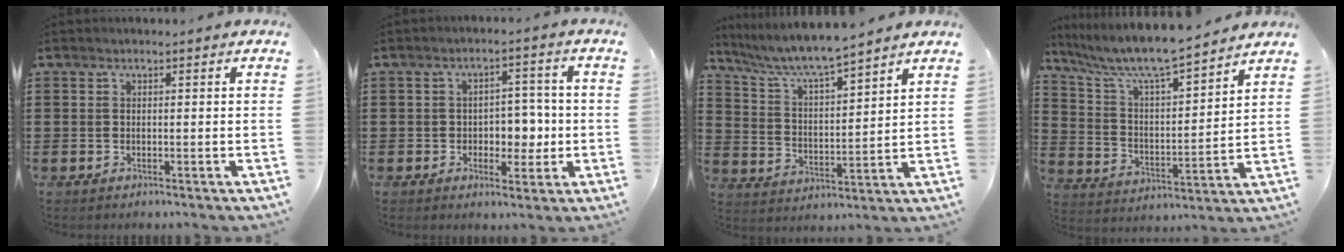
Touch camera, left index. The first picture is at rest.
{"total": 5.0, "force": [-0.8, 3.8, 3.1], "torque": [-0.053, 0.004, -0.021]}
{"total": 6.2, "force": [5.6, 0.3, 2.6], "torque": [-0.076, -0.031, 0.092]}
{"total": 7.1, "force": [6.3, 0.6, 3.2], "torque": [-0.092, -0.044, 0.102]}